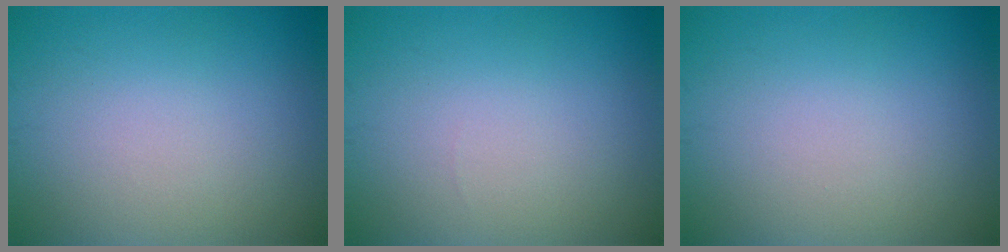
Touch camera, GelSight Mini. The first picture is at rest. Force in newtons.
{"total": 0.0}
{"total": 0.0}